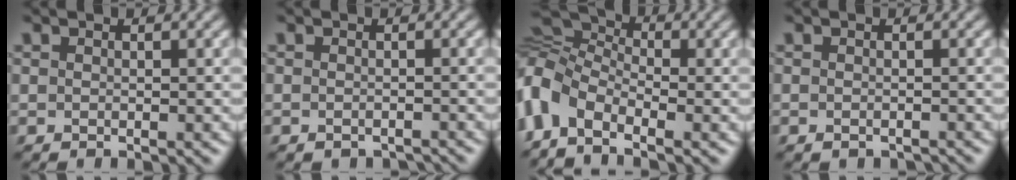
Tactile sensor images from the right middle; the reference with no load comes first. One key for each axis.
{"total": 1.4, "fx": -1.3, "fy": 0.4, "fz": 0.4, "tx": -0.002, "ty": -0.004, "tz": -0.018}
{"total": 7.4, "fx": -2.6, "fy": 4.6, "fz": 5.2, "tx": -0.112, "ty": 0.010, "tz": -0.079}
{"total": 1.1, "fx": -1.0, "fy": 0.4, "fz": 0.4, "tx": -0.005, "ty": -0.006, "tz": -0.015}